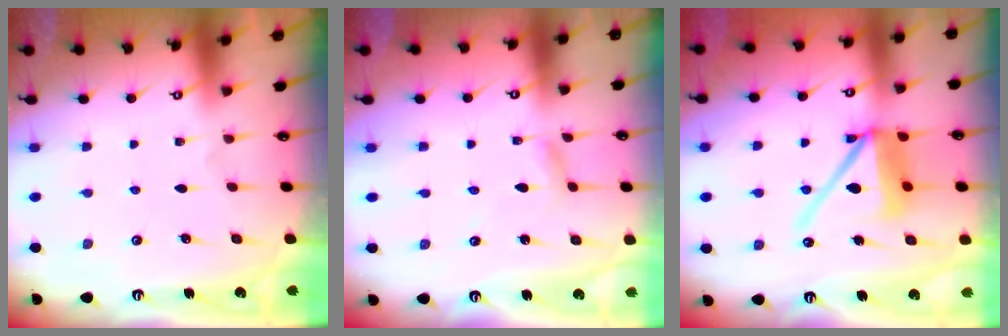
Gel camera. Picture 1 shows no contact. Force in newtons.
{"total": 2.8, "press": 2.8, "slide": 0.1}
{"total": 12.6, "press": 12.5, "slide": 2.1}